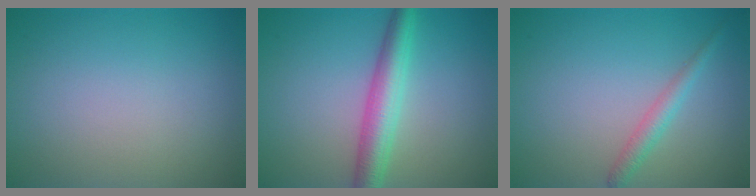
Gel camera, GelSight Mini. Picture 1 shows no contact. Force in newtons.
{"total": 4.3, "press": 4.3, "slide": 0.1}
{"total": 1.8, "press": 1.8, "slide": 0.0}